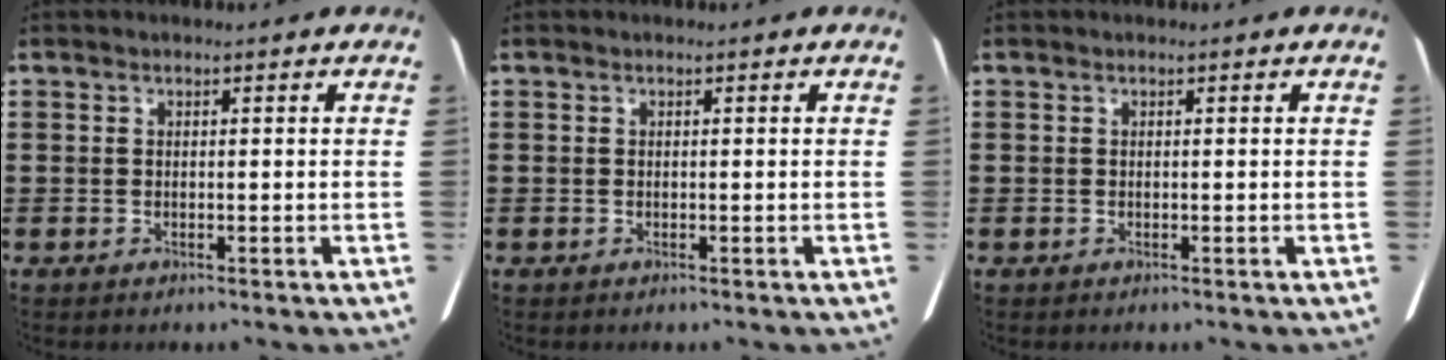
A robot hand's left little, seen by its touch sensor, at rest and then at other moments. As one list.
[{"total": 0.0}, {"total": 0.0}]